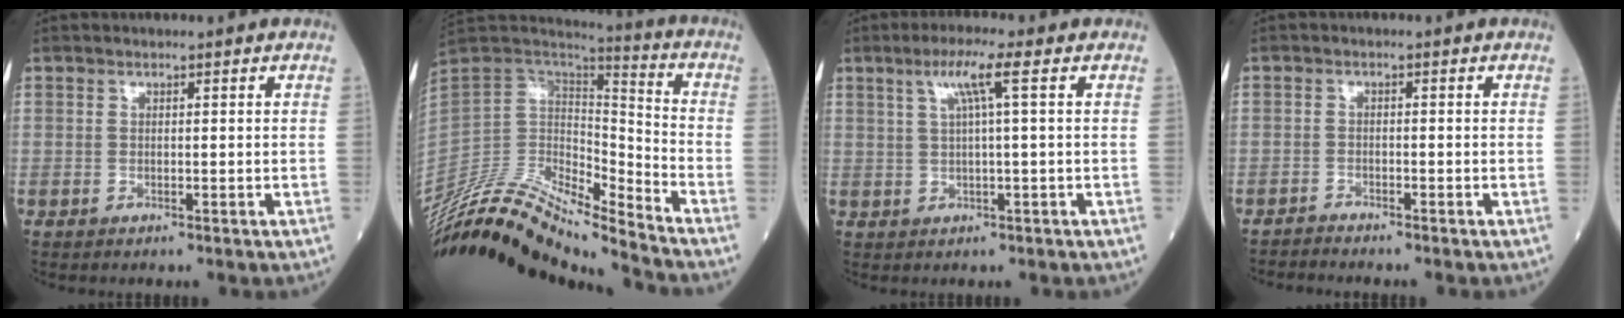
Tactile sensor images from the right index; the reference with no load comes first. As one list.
[{"total": 21.4, "force": [-20.0, 2.2, 7.0], "torque": [-0.137, 0.034, -0.354]}, {"total": 4.8, "force": [1.8, -0.6, 4.4], "torque": [-0.085, 0.010, 0.034]}, {"total": 2.0, "force": [-2.0, -0.3, -0.2], "torque": [0.005, -0.004, -0.037]}]